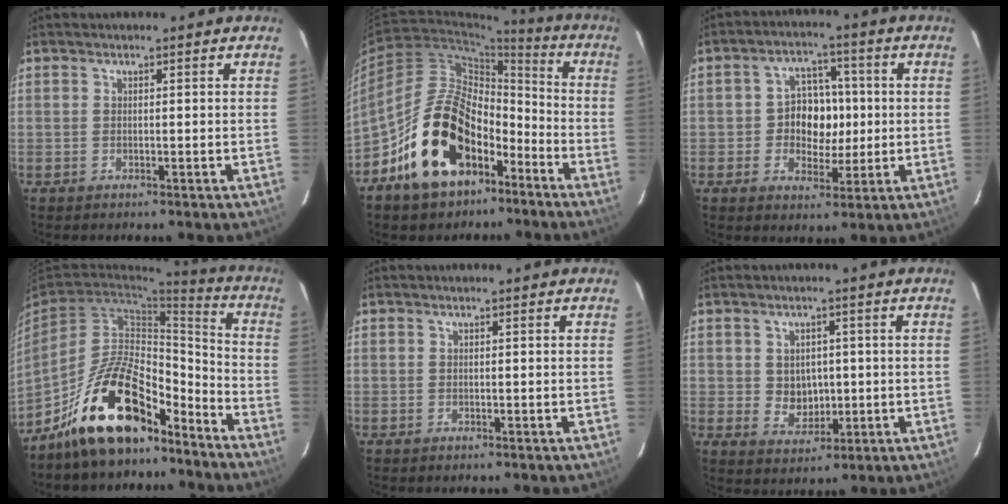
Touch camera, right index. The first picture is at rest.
{"total": 18.6, "force": [-10.5, 11.1, 10.5], "torque": [-0.194, 0.030, -0.157]}
{"total": 8.2, "force": [-0.4, 6.8, 4.4], "torque": [-0.085, 0.018, -0.004]}
{"total": 17.5, "force": [-12.9, 6.8, 9.8], "torque": [-0.179, 0.030, -0.212]}
{"total": 0.0}
{"total": 5.0, "force": [0.3, 4.4, 2.3], "torque": [-0.041, 0.004, 0.015]}